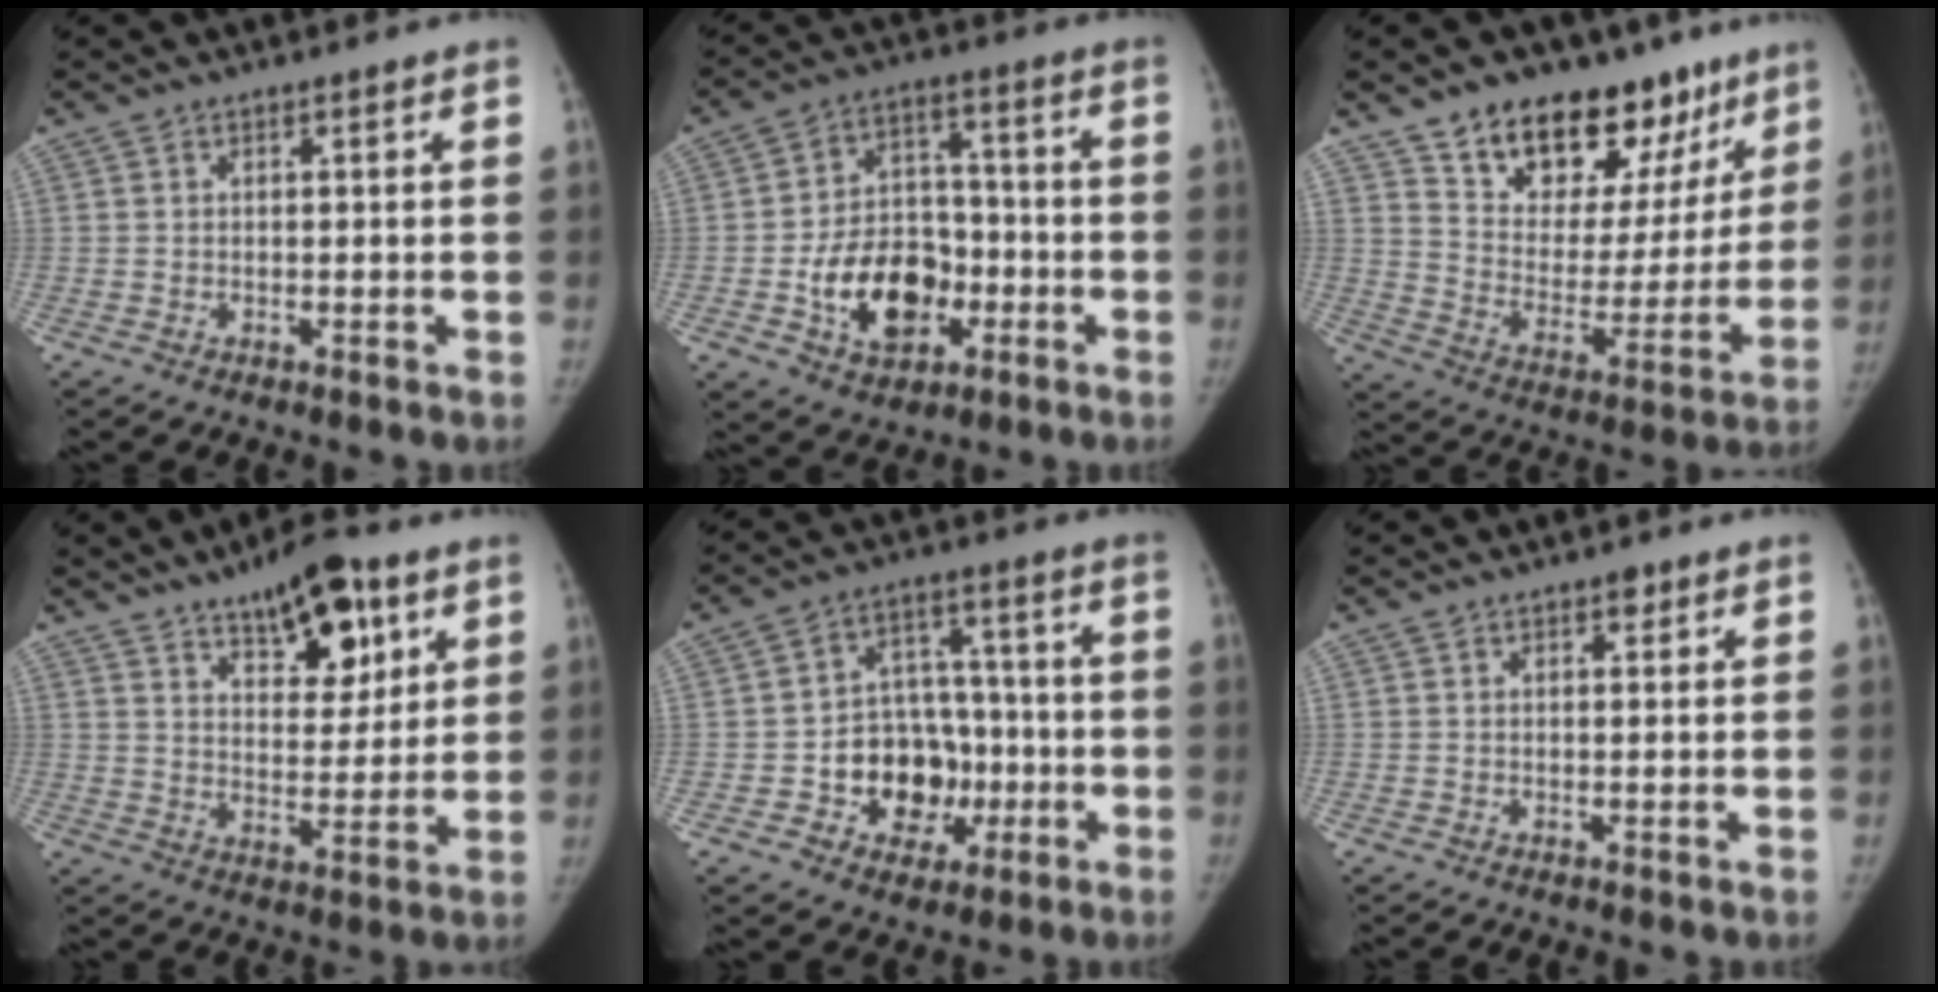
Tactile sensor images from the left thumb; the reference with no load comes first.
{"total": 15.0, "force": [-4.6, 10.5, 9.6], "torque": [-0.114, 0.031, -0.072]}
{"total": 23.6, "force": [15.6, 13.0, 12.0], "torque": [-0.122, -0.066, 0.246]}
{"total": 14.0, "force": [8.0, 6.3, 9.6], "torque": [-0.102, -0.037, 0.123]}
{"total": 13.4, "force": [-3.6, 10.5, 7.6], "torque": [-0.056, 0.039, -0.050]}
{"total": 1.5, "force": [1.0, 0.7, 0.9], "torque": [-0.006, -0.003, 0.011]}